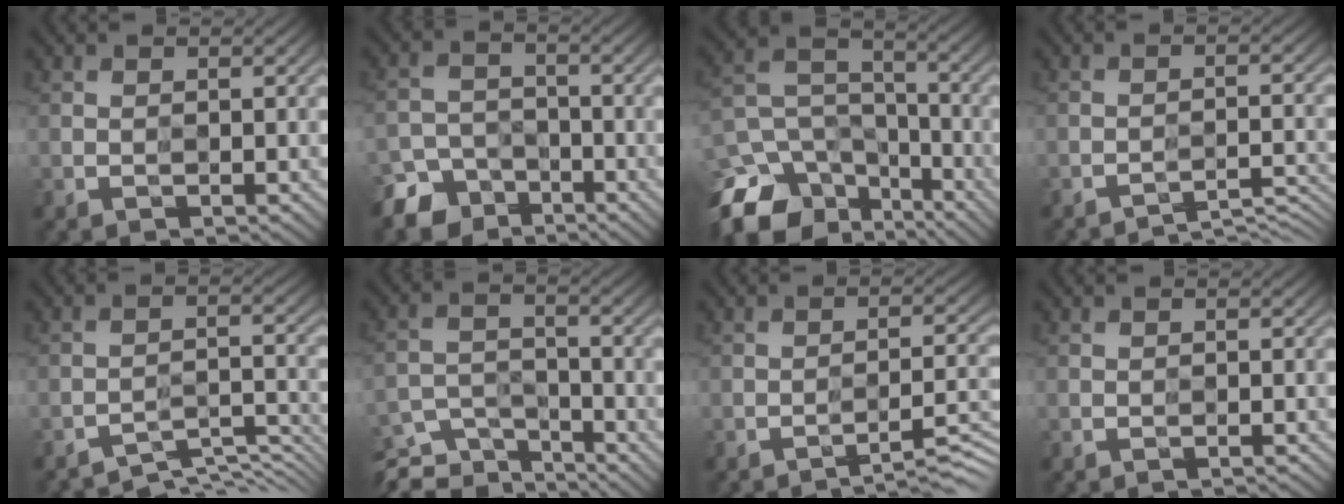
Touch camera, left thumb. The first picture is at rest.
{"total": 4.9, "force": [-3.9, 3.0, -0.2], "torque": [0.011, 0.001, -0.082]}
{"total": 11.3, "force": [-8.4, 6.6, 3.5], "torque": [-0.088, -0.008, -0.161]}
{"total": 4.3, "force": [-4.3, -0.5, 0.0], "torque": [0.006, 0.014, -0.067]}
{"total": 5.4, "force": [-5.4, -0.2, 0.2], "torque": [-0.001, 0.003, -0.082]}
{"total": 6.7, "force": [-6.4, 1.7, 1.0], "torque": [-0.017, -0.007, -0.122]}
{"total": 4.0, "force": [-3.6, -0.3, 1.7], "torque": [-0.022, 0.008, -0.057]}
{"total": 1.2, "force": [-1.2, -0.2, 0.2], "torque": [0.001, 0.001, -0.023]}